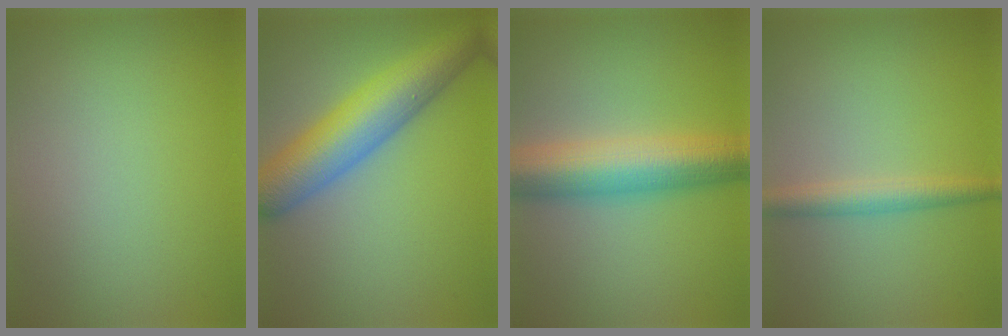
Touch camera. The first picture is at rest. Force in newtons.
{"total": 8.6, "press": 8.6, "slide": 0.2}
{"total": 8.9, "press": 8.9, "slide": 0.2}
{"total": 2.7, "press": 2.7, "slide": 0.1}